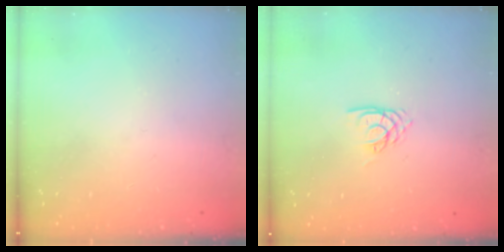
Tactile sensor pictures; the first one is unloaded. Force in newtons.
{"total": 2.7, "press": 2.7, "slide": 0.1}